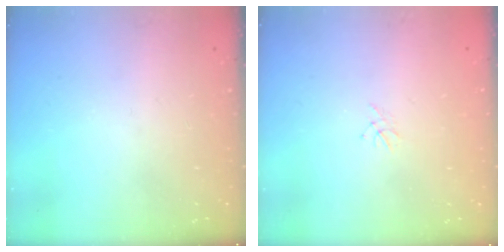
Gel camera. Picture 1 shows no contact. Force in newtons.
{"total": 1.5, "press": 1.4, "slide": 0.4}